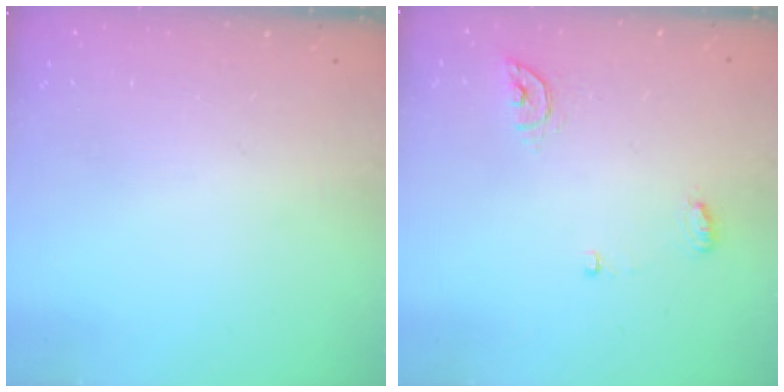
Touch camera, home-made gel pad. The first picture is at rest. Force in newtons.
{"total": 5.5, "press": 5.5, "slide": 0.5}